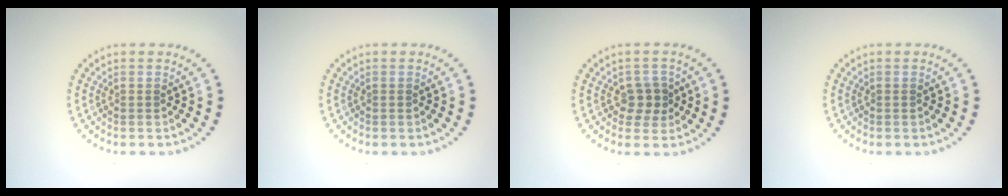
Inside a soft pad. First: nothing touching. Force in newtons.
{"total": 0.0}
{"total": 2.1, "press": 1.9, "slide": 0.7}
{"total": 0.0}